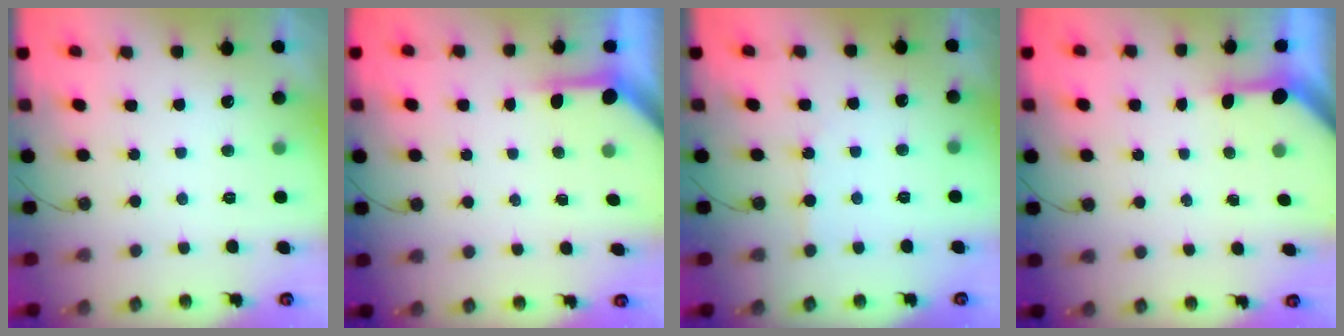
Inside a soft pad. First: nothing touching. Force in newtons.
{"total": 3.8, "press": 3.8, "slide": 0.4}
{"total": 2.8, "press": 2.8, "slide": 0.4}
{"total": 3.1, "press": 3.1, "slide": 0.2}